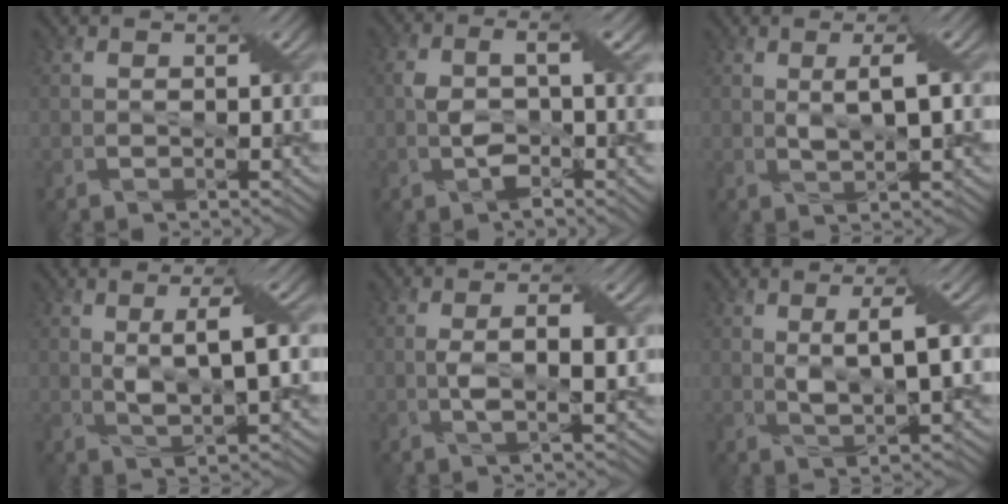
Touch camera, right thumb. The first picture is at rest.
{"total": 5.8, "force": [-0.4, 2.0, 5.4], "torque": [-0.097, 0.005, -0.013]}
{"total": 2.3, "force": [1.0, -0.2, 2.1], "torque": [-0.039, 0.004, 0.021]}
{"total": 4.5, "force": [1.5, 0.5, 4.3], "torque": [-0.074, 0.002, 0.029]}
{"total": 3.0, "force": [0.2, 0.2, 3.0], "torque": [-0.063, 0.003, 0.003]}
{"total": 4.1, "force": [1.4, 0.3, 3.8], "torque": [-0.067, 0.003, 0.028]}